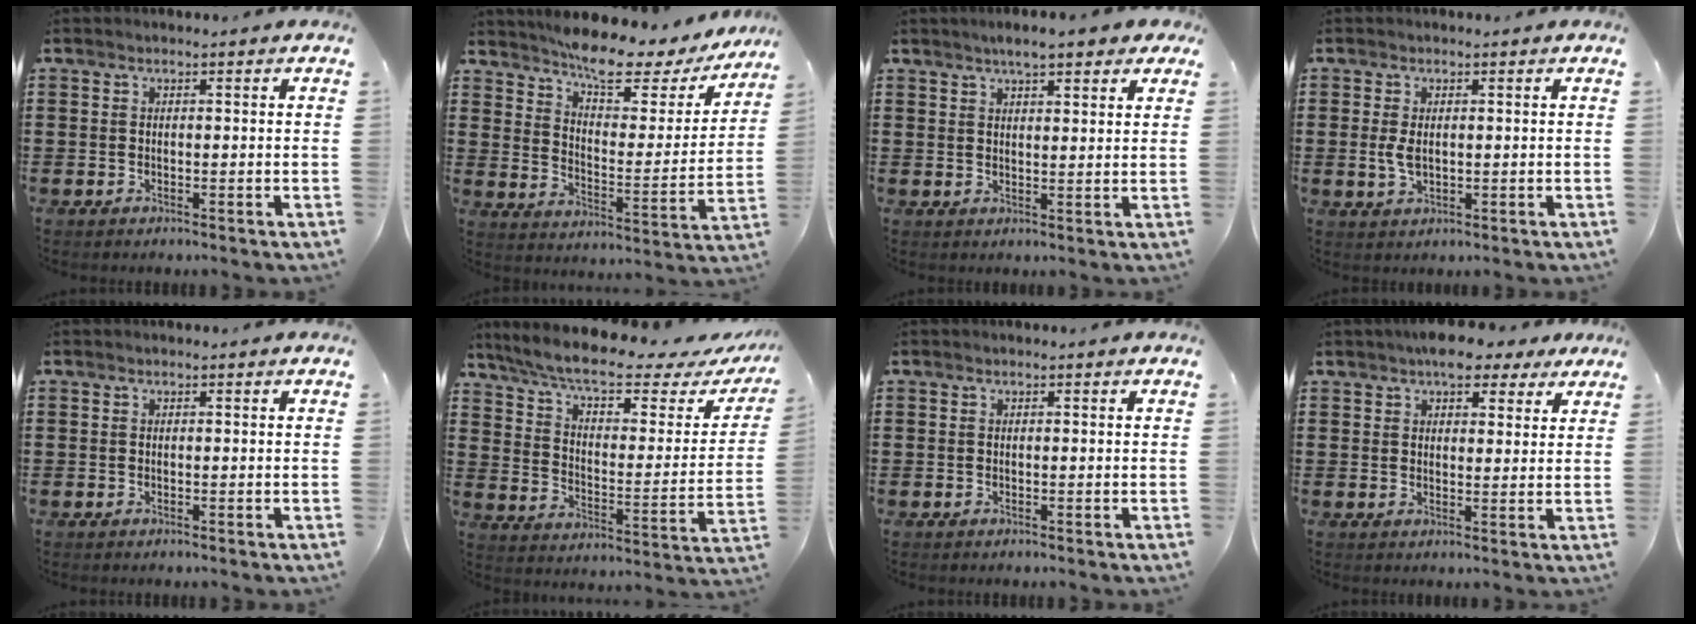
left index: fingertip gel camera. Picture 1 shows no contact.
{"total": 9.0, "force": [7.8, 1.7, 4.3], "torque": [-0.088, -0.054, 0.131]}
{"total": 4.3, "force": [3.4, 0.8, 2.5], "torque": [-0.050, 0.000, 0.058]}
{"total": 2.8, "force": [0.1, 1.5, 2.4], "torque": [-0.064, 0.000, -0.003]}
{"total": 0.0}
{"total": 9.0, "force": [7.0, 1.5, 5.5], "torque": [-0.125, -0.043, 0.118]}
{"total": 0.0}
{"total": 5.8, "force": [4.4, 2.5, 2.7], "torque": [-0.049, 0.000, 0.080]}